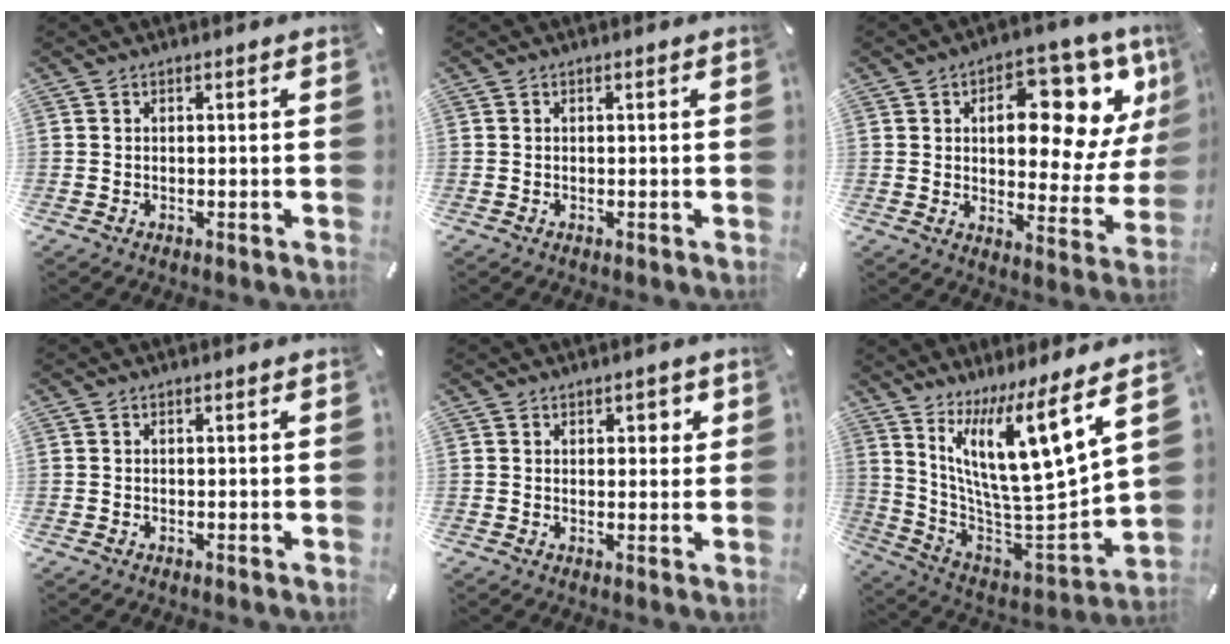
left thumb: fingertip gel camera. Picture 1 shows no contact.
{"total": 0.0}
{"total": 18.8, "force": [8.2, 9.8, 13.8], "torque": [-0.164, -0.066, 0.128]}
{"total": 0.0}
{"total": 1.9, "force": [0.8, 1.5, 0.9], "torque": [-0.004, -0.002, 0.008]}
{"total": 17.1, "force": [11.1, 3.0, 12.6], "torque": [-0.220, -0.101, 0.177]}